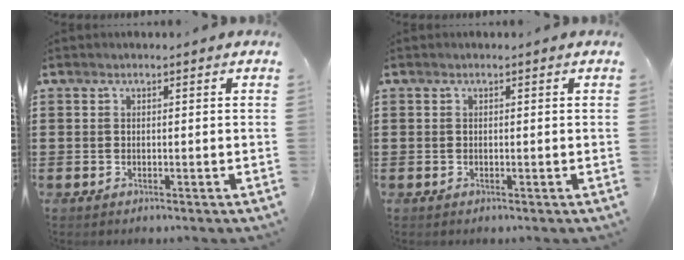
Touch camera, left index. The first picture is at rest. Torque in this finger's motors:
{"motor_torque": [-0.08, 0.03, -0.03, -0.01]}